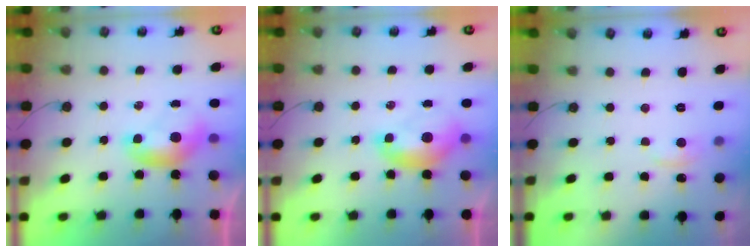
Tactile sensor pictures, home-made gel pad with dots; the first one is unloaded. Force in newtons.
{"total": 1.5, "press": 1.3, "slide": 0.6}
{"total": 1.2, "press": 0.8, "slide": 0.9}